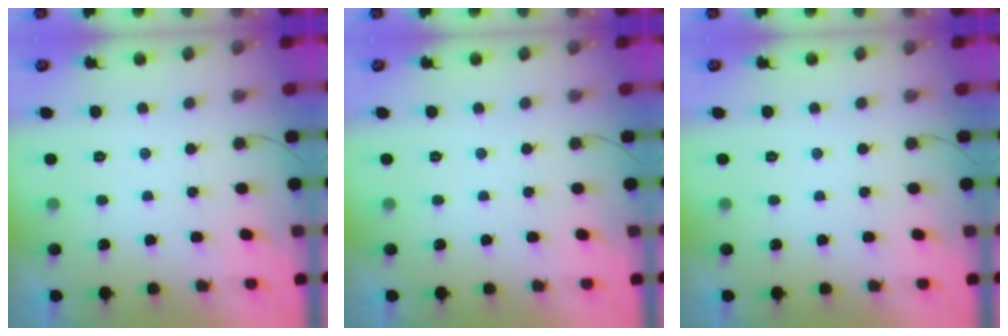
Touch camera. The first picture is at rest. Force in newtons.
{"total": 0.0}
{"total": 0.0}